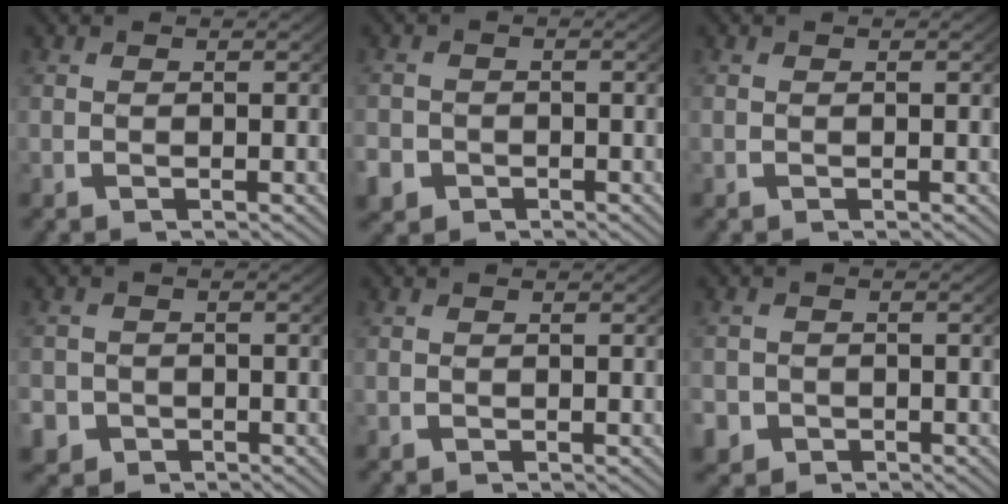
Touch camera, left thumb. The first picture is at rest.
{"total": 3.8, "force": [-2.1, 3.0, 0.7], "torque": [-0.027, -0.027, -0.029]}
{"total": 0.0}
{"total": 4.6, "force": [-2.6, 3.7, 0.9], "torque": [-0.030, -0.032, -0.034]}
{"total": 0.5, "force": [0.1, -0.3, -0.5], "torque": [0.007, -0.008, 0.007]}
{"total": 4.1, "force": [-2.3, 3.3, 0.7], "torque": [-0.026, -0.030, -0.030]}